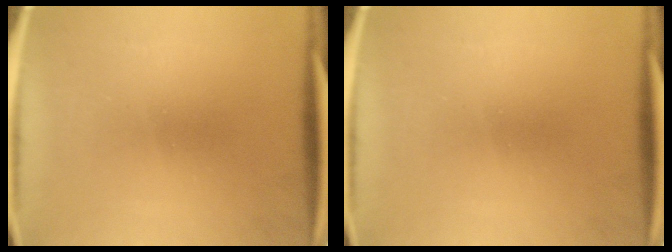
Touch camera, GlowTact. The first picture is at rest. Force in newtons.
{"total": 0.0}